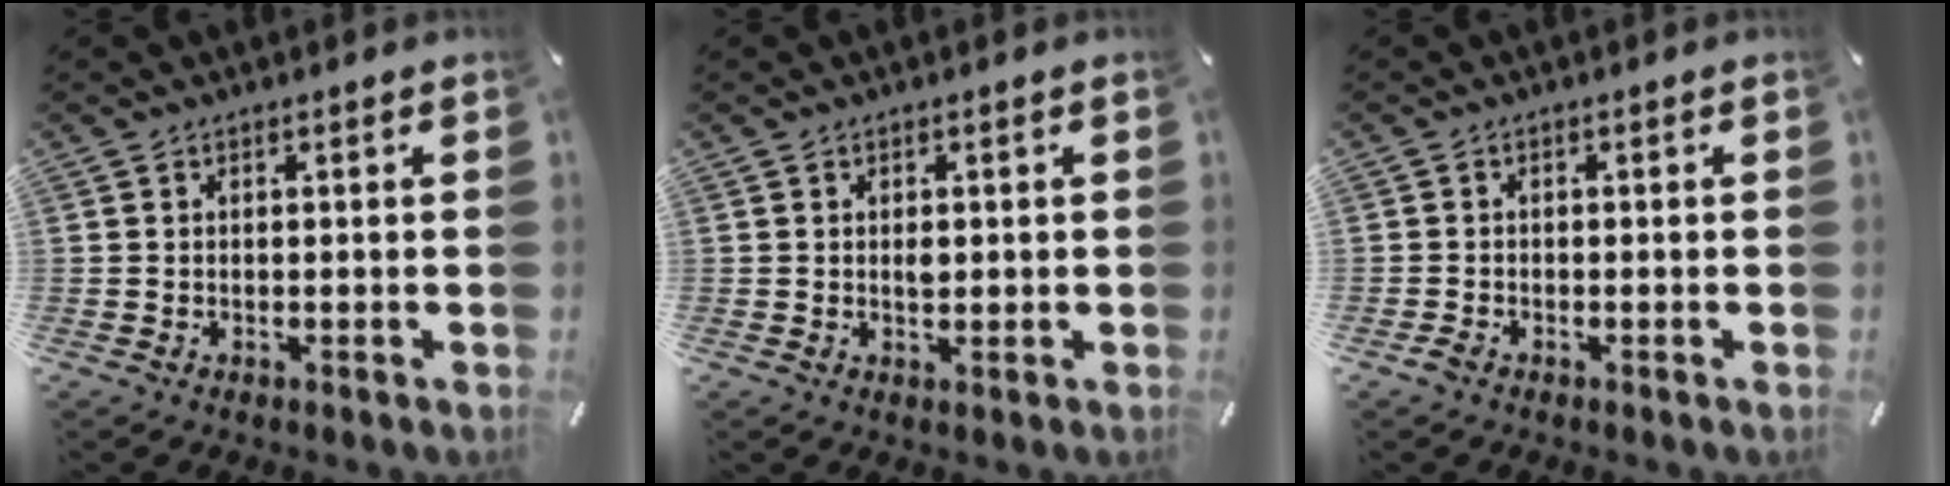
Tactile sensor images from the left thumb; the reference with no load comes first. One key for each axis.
{"total": 1.7, "fx": 0.2, "fy": 1.1, "fz": 1.3, "tx": -0.019, "ty": -0.002, "tz": 0.001}
{"total": 1.3, "fx": -0.9, "fy": 0.9, "fz": 0.4, "tx": -0.005, "ty": 0.005, "tz": -0.020}